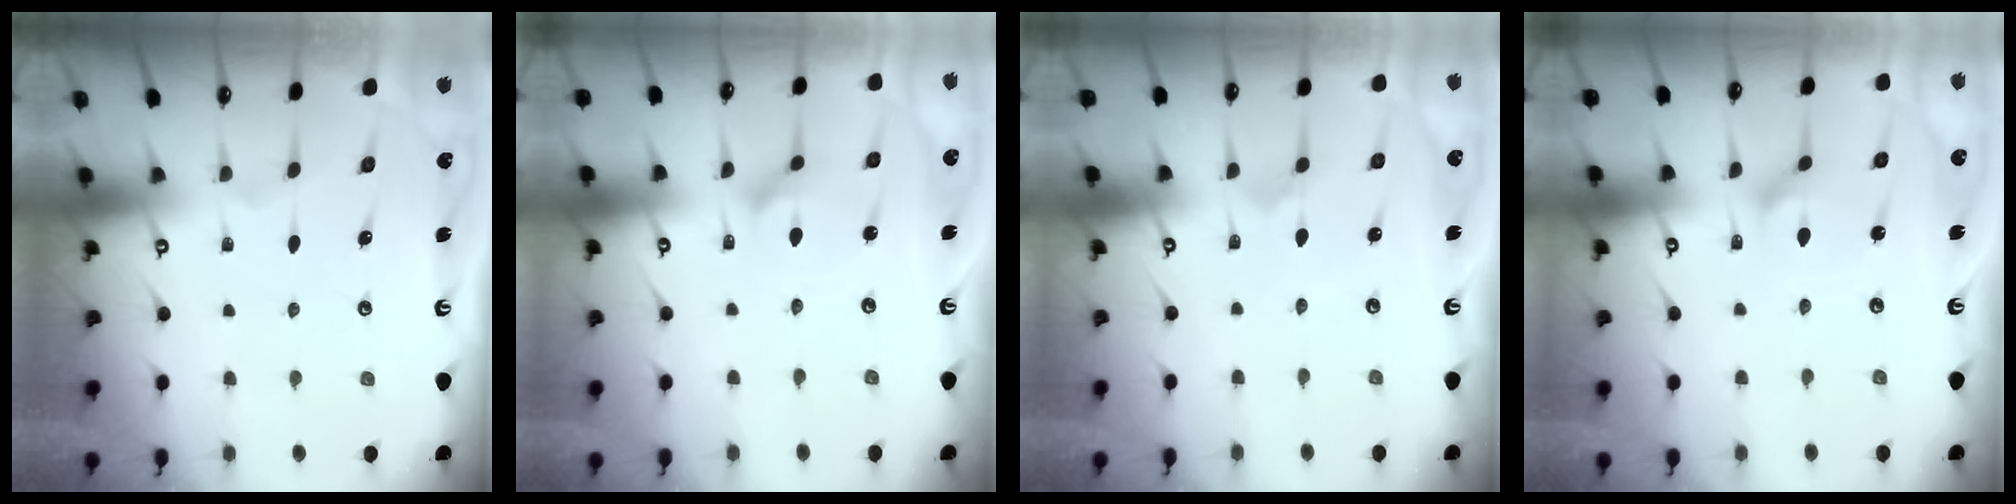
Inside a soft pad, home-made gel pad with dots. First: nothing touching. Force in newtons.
{"total": 2.7, "press": 2.7, "slide": 0.3}
{"total": 1.8, "press": 1.7, "slide": 0.1}
{"total": 2.3, "press": 2.3, "slide": 0.3}